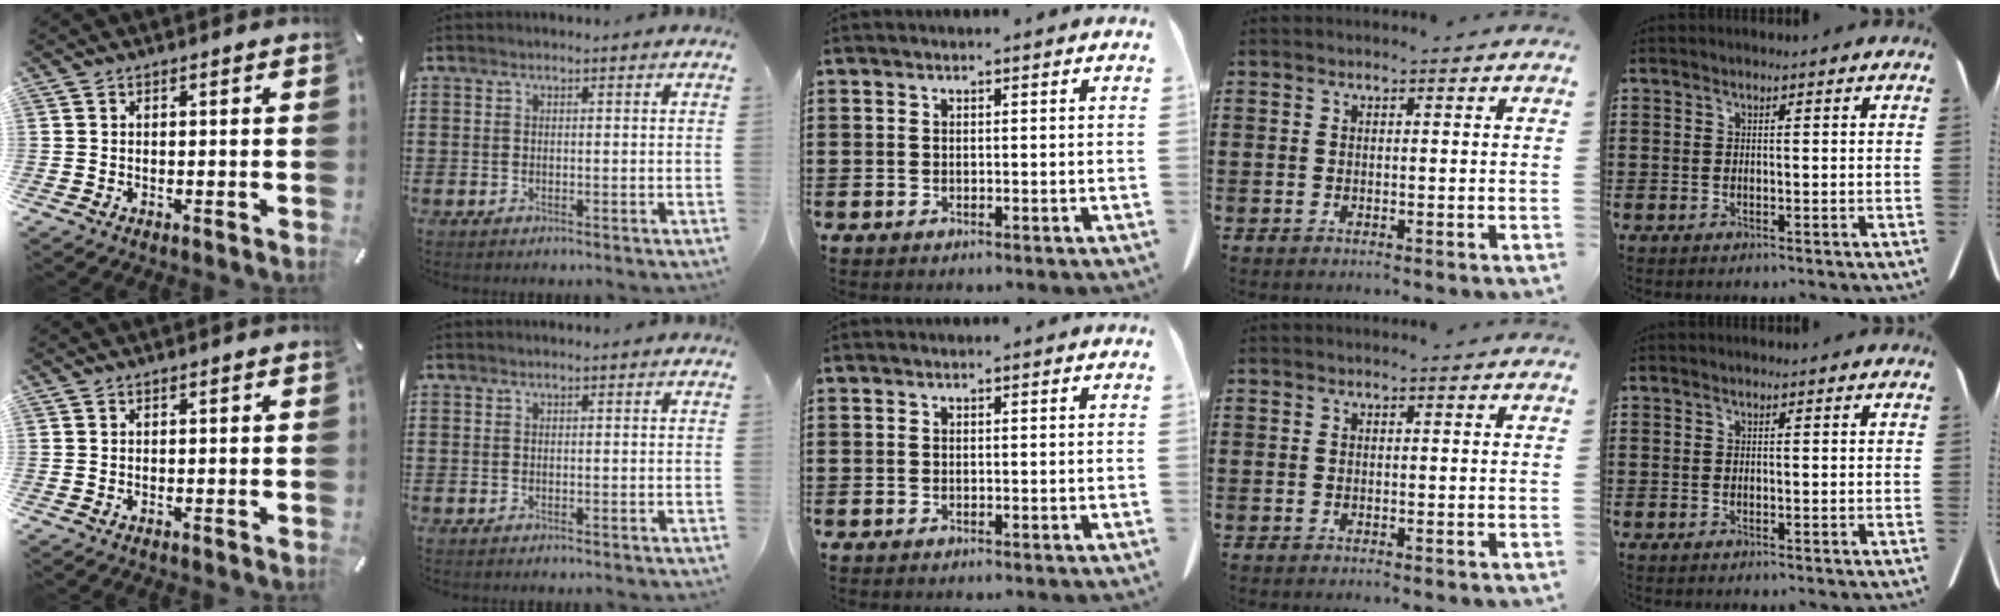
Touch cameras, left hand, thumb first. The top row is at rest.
{}